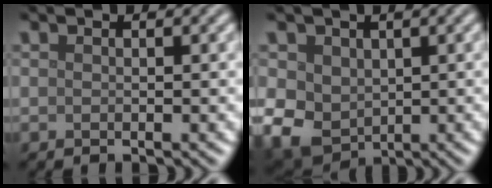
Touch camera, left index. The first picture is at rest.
{"total": 6.0, "force": [0.4, 4.9, 3.4], "torque": [-0.073, -0.003, 0.008]}